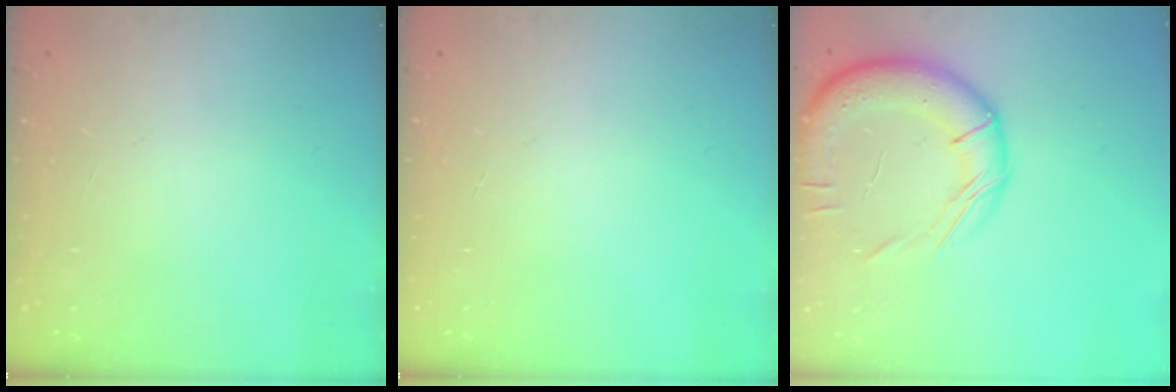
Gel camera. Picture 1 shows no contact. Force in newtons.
{"total": 0.0}
{"total": 15.7, "press": 15.5, "slide": 2.0}